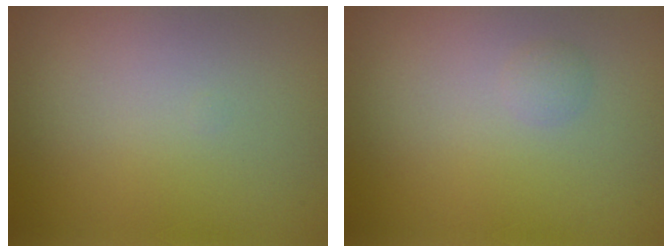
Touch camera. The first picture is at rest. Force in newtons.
{"total": 0.7, "press": 0.7, "slide": 0.0}